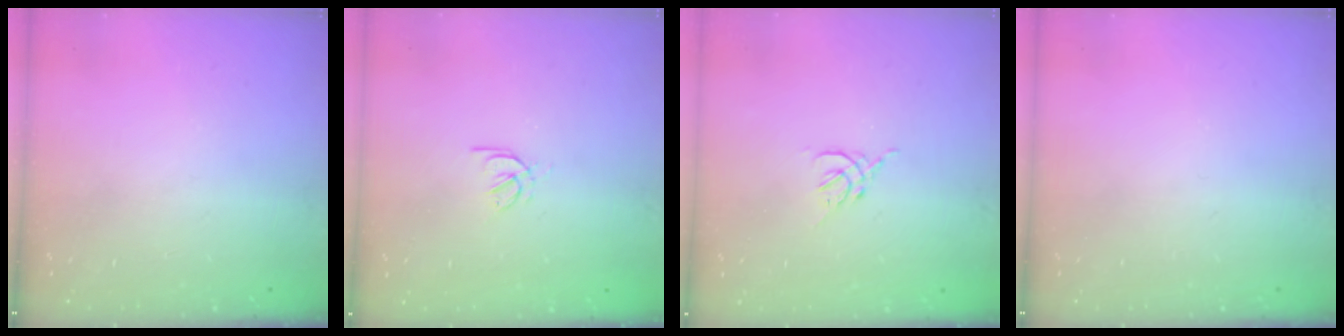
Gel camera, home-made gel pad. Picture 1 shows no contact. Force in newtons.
{"total": 2.4, "press": 2.4, "slide": 0.5}
{"total": 1.6, "press": 1.5, "slide": 0.6}
{"total": 0.0}